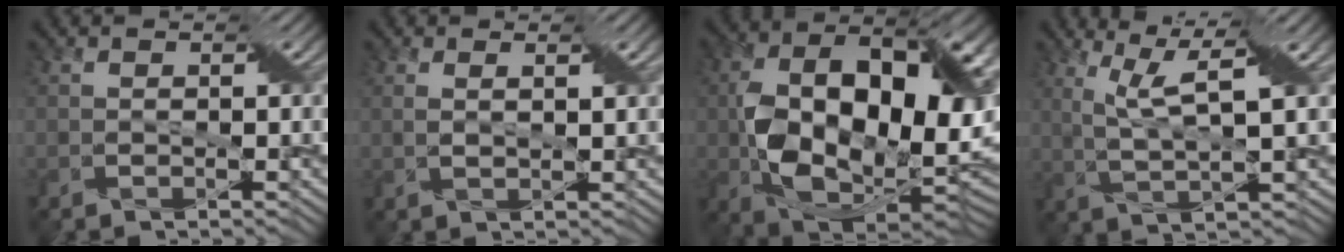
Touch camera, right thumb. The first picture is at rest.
{"total": 1.5, "force": [1.0, 0.1, 1.1], "torque": [-0.022, 0.000, 0.020]}
{"total": 19.5, "force": [-0.1, 12.9, 14.5], "torque": [-0.278, -0.045, 0.035]}
{"total": 6.1, "force": [3.0, 0.9, 5.2], "torque": [-0.115, 0.007, 0.063]}